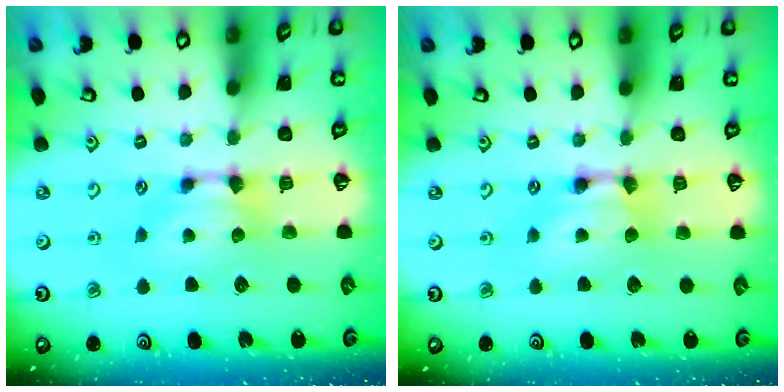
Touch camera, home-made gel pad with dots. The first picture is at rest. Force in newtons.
{"total": 2.0, "press": 2.0, "slide": 0.1}